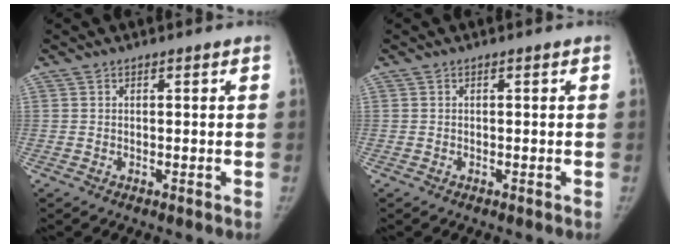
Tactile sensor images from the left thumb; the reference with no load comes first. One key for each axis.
{"total": 0.0}